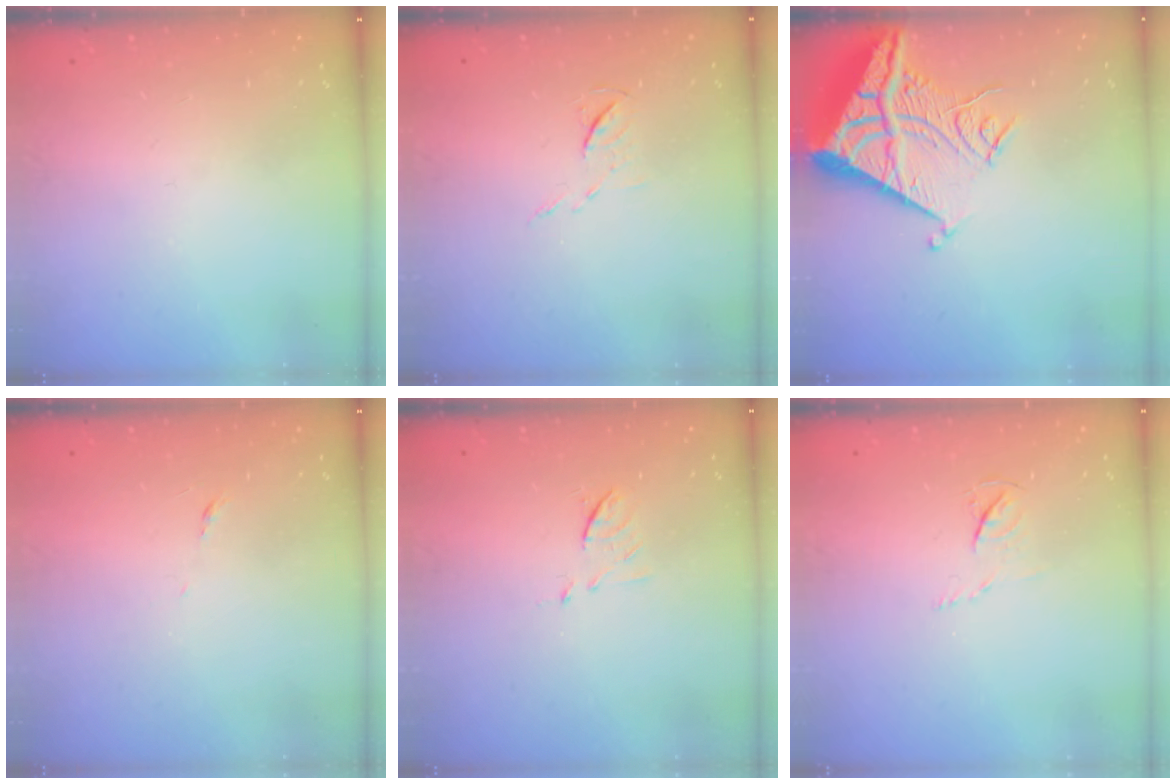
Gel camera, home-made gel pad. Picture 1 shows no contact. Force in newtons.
{"total": 4.9, "press": 4.9, "slide": 0.5}
{"total": 16.7, "press": 16.6, "slide": 1.8}
{"total": 3.9, "press": 3.8, "slide": 0.9}
{"total": 6.0, "press": 5.9, "slide": 0.6}
{"total": 3.8, "press": 3.8, "slide": 0.5}